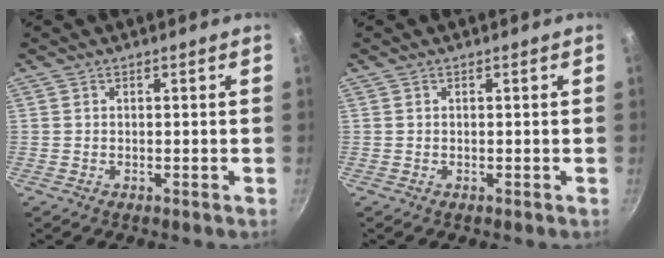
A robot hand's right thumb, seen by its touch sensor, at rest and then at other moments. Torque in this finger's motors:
{"motor_torque": [-0.17, 0.17, 0.03, -0.03, 0.00]}